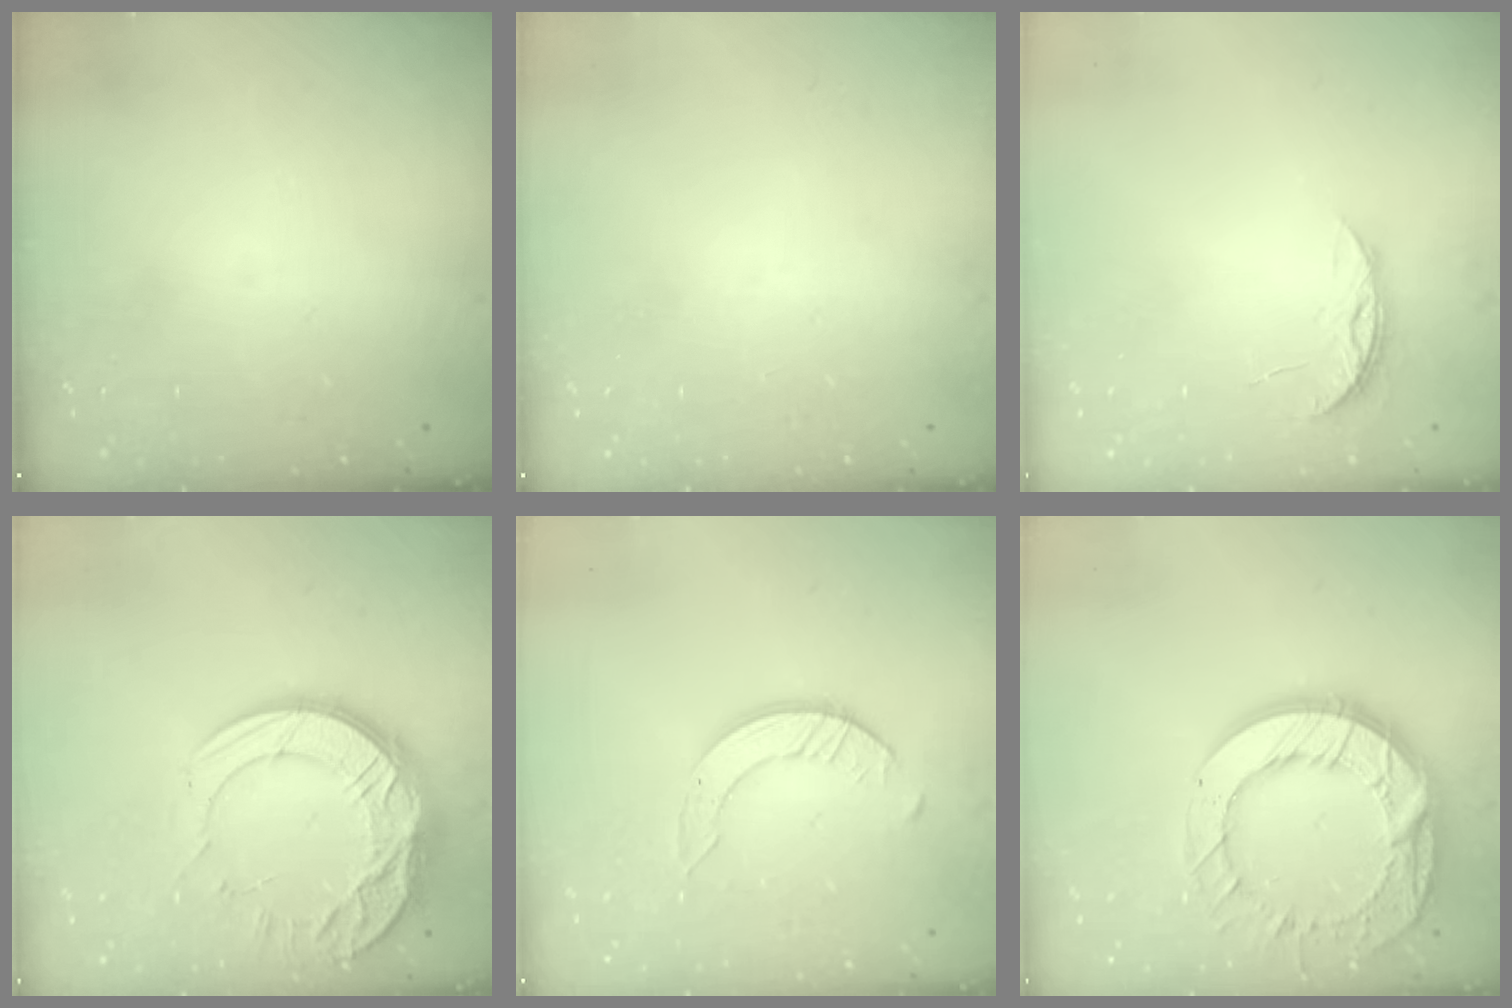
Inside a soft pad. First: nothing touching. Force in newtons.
{"total": 0.0}
{"total": 4.5, "press": 4.5, "slide": 0.4}
{"total": 17.2, "press": 17.2, "slide": 1.0}
{"total": 5.0, "press": 5.0, "slide": 0.4}
{"total": 19.8, "press": 19.7, "slide": 1.7}